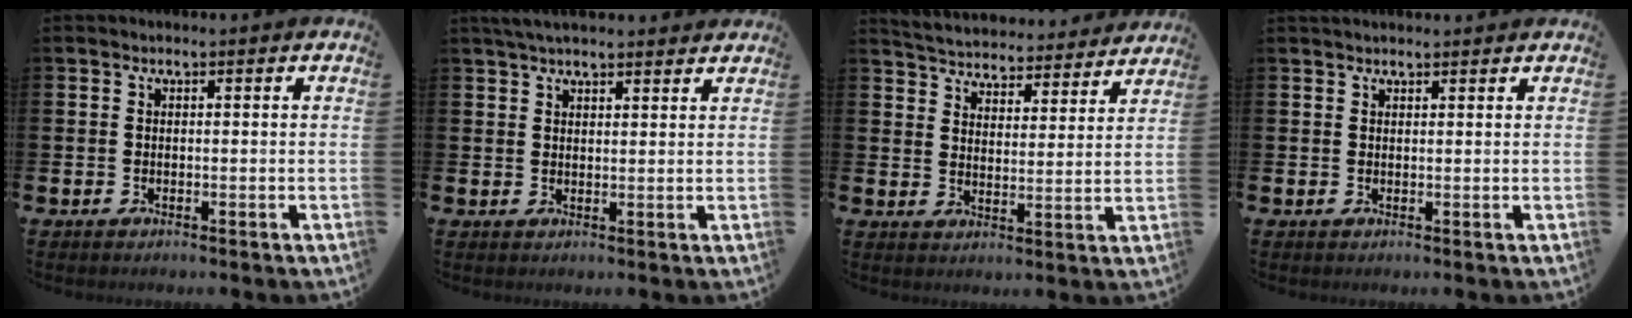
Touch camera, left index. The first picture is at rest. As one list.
[{"total": 3.6, "force": [3.3, 0.6, 1.2], "torque": [-0.029, -0.006, 0.062]}, {"total": 5.1, "force": [5.0, 0.8, 0.0], "torque": [-0.022, -0.044, 0.086]}, {"total": 1.1, "force": [1.1, 0.2, 0.2], "torque": [0.002, 0.000, 0.018]}]